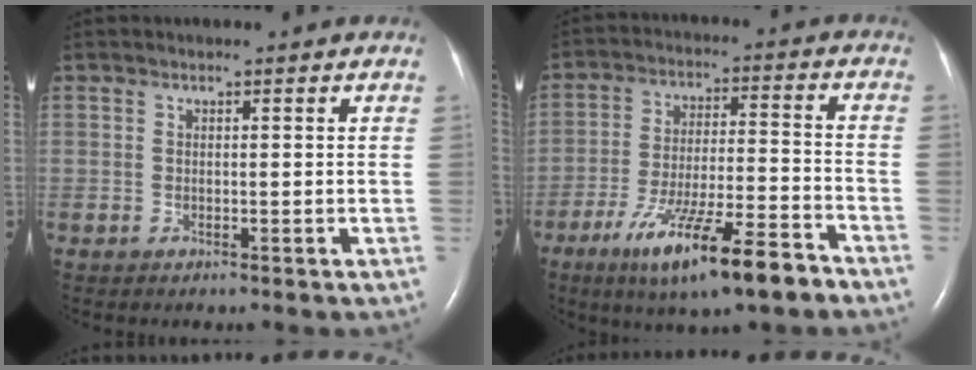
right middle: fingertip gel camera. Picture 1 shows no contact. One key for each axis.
{"total": 14.9, "fx": -9.6, "fy": 1.4, "fz": 11.4, "tx": -0.200, "ty": -0.027, "tz": -0.160}